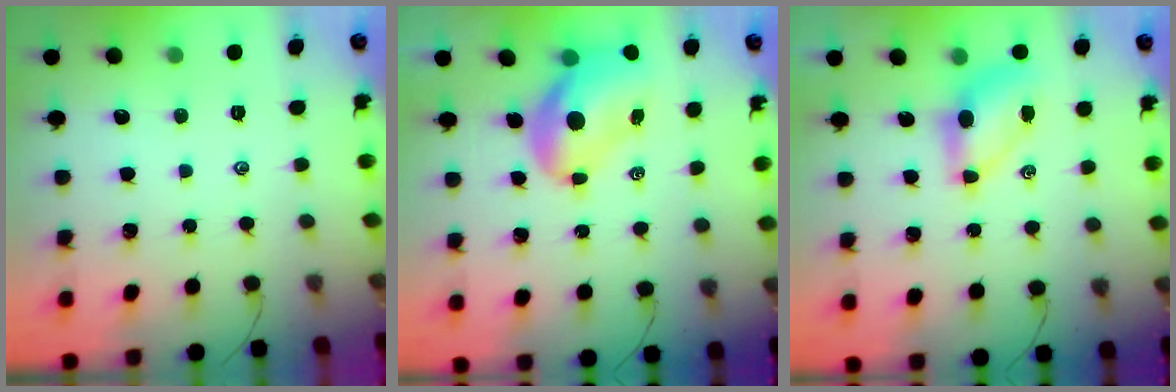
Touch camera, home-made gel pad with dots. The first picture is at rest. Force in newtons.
{"total": 10.5, "press": 10.1, "slide": 3.1}
{"total": 6.6, "press": 6.5, "slide": 1.0}